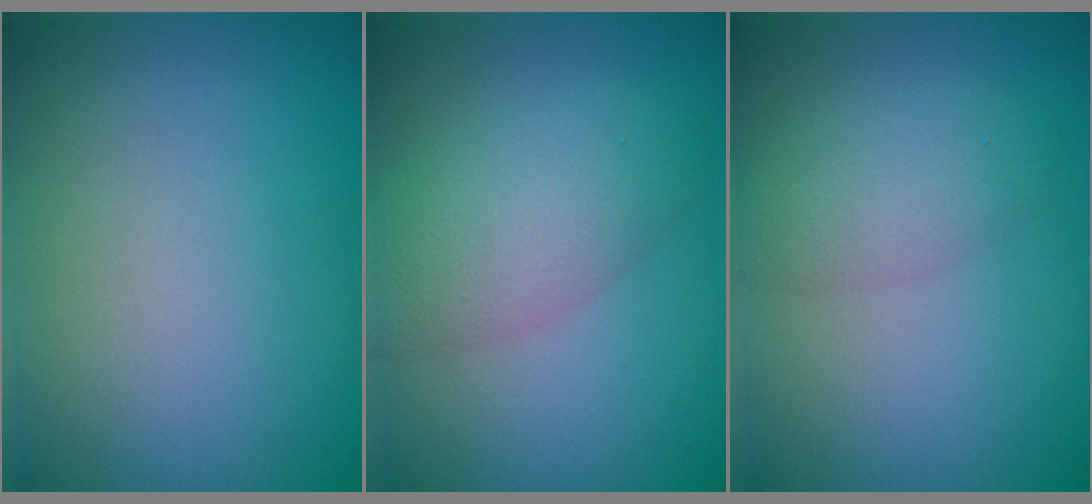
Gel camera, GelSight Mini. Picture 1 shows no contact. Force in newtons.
{"total": 5.1, "press": 5.1, "slide": 0.2}
{"total": 2.9, "press": 2.9, "slide": 0.1}